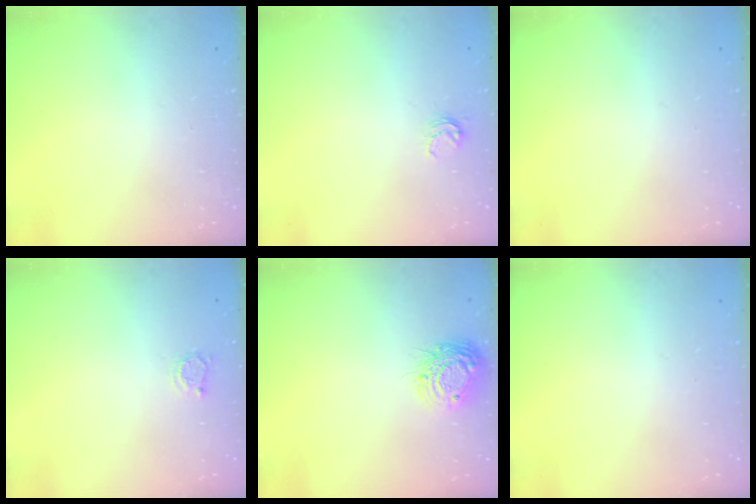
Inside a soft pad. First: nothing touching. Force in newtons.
{"total": 4.3, "press": 4.3, "slide": 0.3}
{"total": 0.0}
{"total": 2.2, "press": 2.1, "slide": 0.4}
{"total": 11.0, "press": 10.9, "slide": 1.0}
{"total": 0.0}